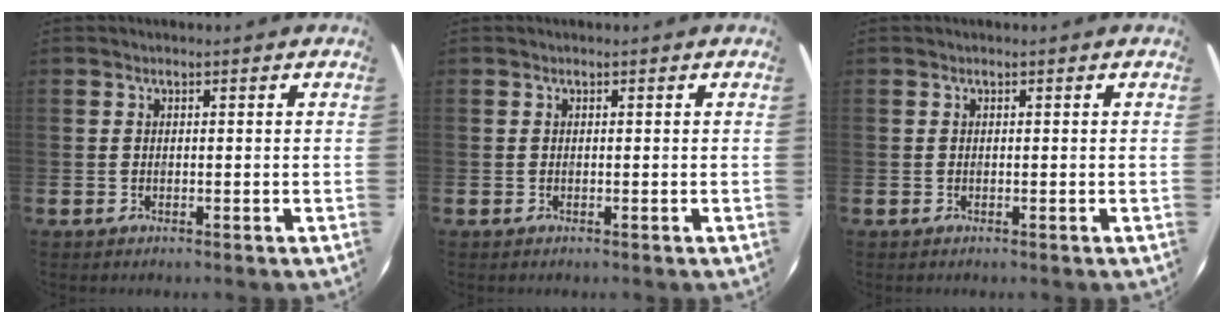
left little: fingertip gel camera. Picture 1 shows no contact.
{"total": 0.0}
{"total": 0.0}